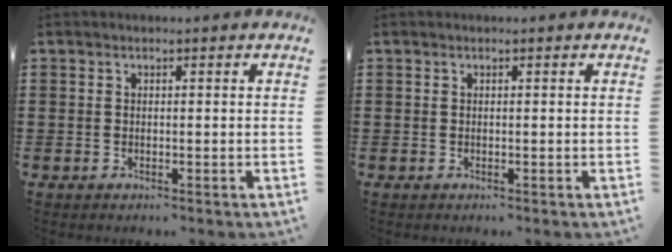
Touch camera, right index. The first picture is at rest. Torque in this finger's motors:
{"motor_torque": [0.00, 0.00, 0.00, -0.01]}